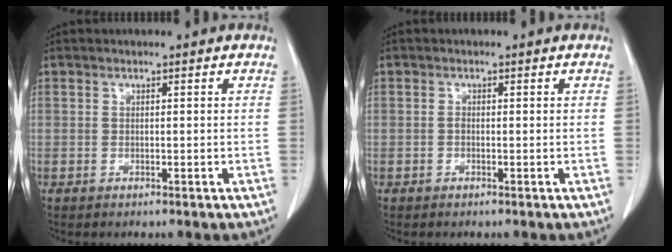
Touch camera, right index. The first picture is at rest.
{"total": 1.1, "force": [-0.3, 0.3, 1.0], "torque": [-0.021, 0.002, -0.007]}